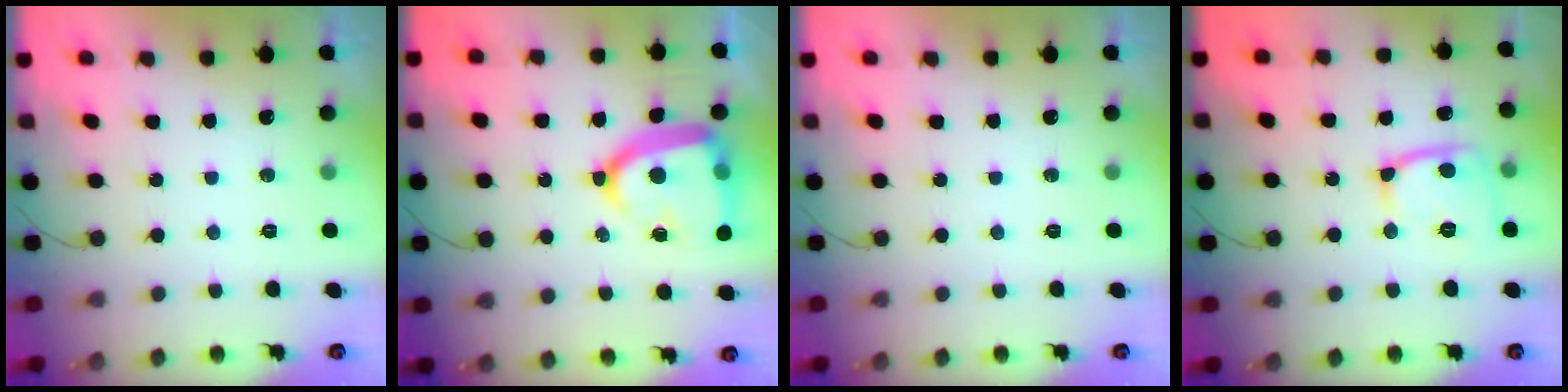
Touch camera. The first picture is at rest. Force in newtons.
{"total": 17.3, "press": 17.3, "slide": 1.6}
{"total": 0.0}
{"total": 12.8, "press": 12.7, "slide": 1.4}